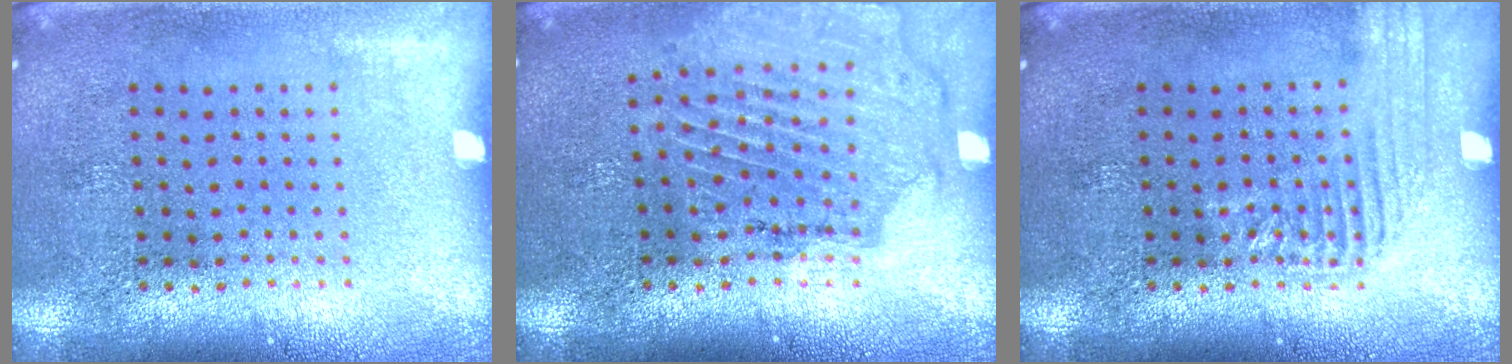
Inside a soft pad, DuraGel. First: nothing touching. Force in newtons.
{"total": 1.6, "press": 1.6, "slide": 0.3}
{"total": 1.7, "press": 1.6, "slide": 0.2}